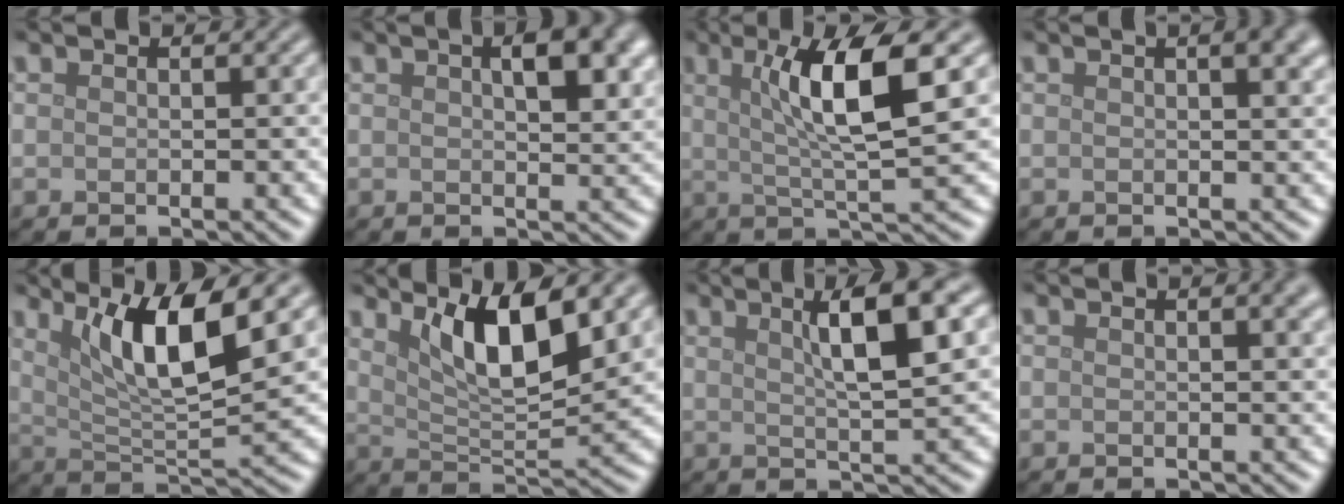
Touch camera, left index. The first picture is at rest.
{"total": 5.1, "force": [1.9, 1.9, 4.3], "torque": [-0.053, 0.009, 0.025]}
{"total": 7.4, "force": [2.1, 1.3, 7.0], "torque": [-0.112, 0.005, 0.035]}
{"total": 4.9, "force": [2.1, 2.1, 3.9], "torque": [-0.021, 0.022, 0.008]}
{"total": 7.6, "force": [3.3, 1.7, 6.7], "torque": [-0.112, -0.008, 0.061]}
{"total": 7.0, "force": [3.5, 2.0, 5.8], "torque": [-0.099, -0.008, 0.062]}
{"total": 6.3, "force": [2.4, 1.1, 5.7], "torque": [-0.080, 0.010, 0.036]}
{"total": 2.8, "force": [1.4, 1.1, 2.3], "torque": [-0.011, 0.008, 0.014]}